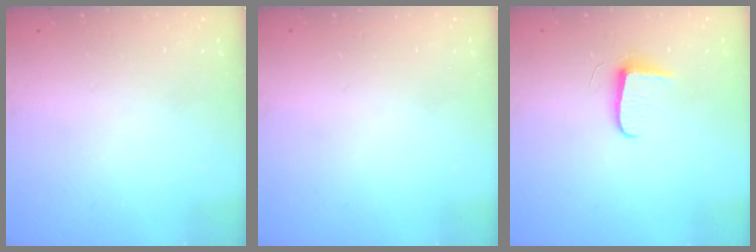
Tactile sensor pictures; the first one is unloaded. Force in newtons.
{"total": 0.0}
{"total": 6.2, "press": 6.2, "slide": 0.8}